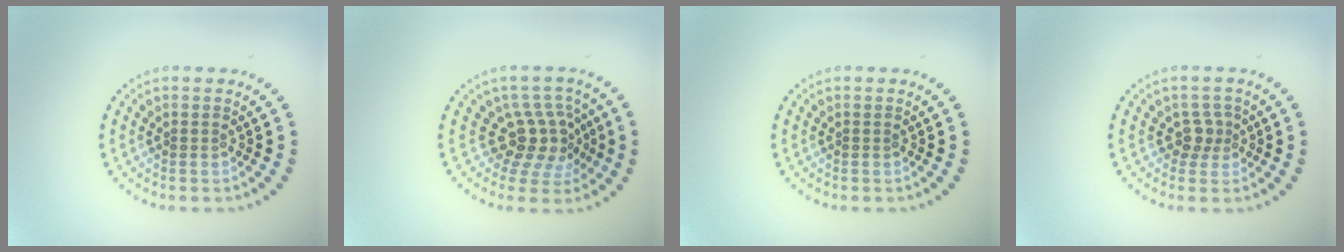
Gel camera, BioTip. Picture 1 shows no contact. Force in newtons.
{"total": 3.7, "press": 2.9, "slide": 2.4}
{"total": 0.0}
{"total": 1.8, "press": 1.5, "slide": 1.1}